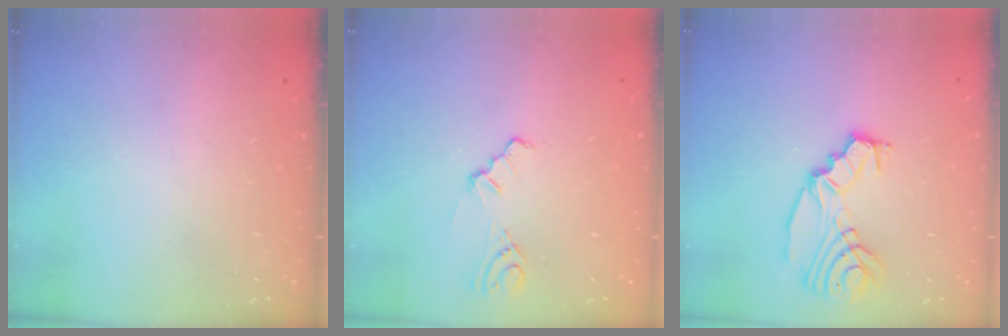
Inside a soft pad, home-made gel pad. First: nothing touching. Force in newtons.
{"total": 2.8, "press": 2.8, "slide": 0.7}
{"total": 10.3, "press": 9.9, "slide": 2.8}